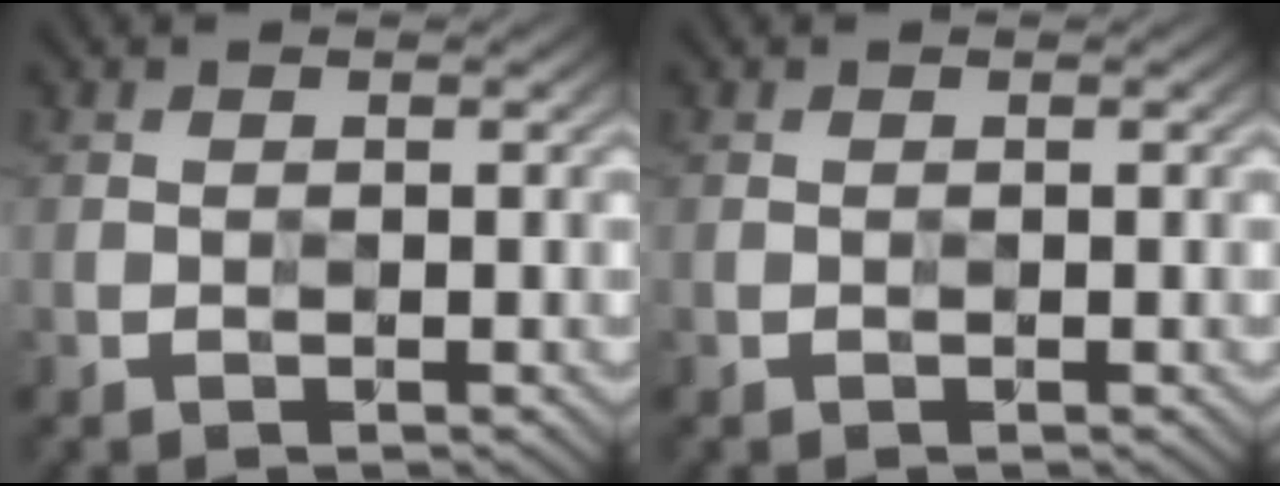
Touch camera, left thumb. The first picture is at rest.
{"total": 0.0}